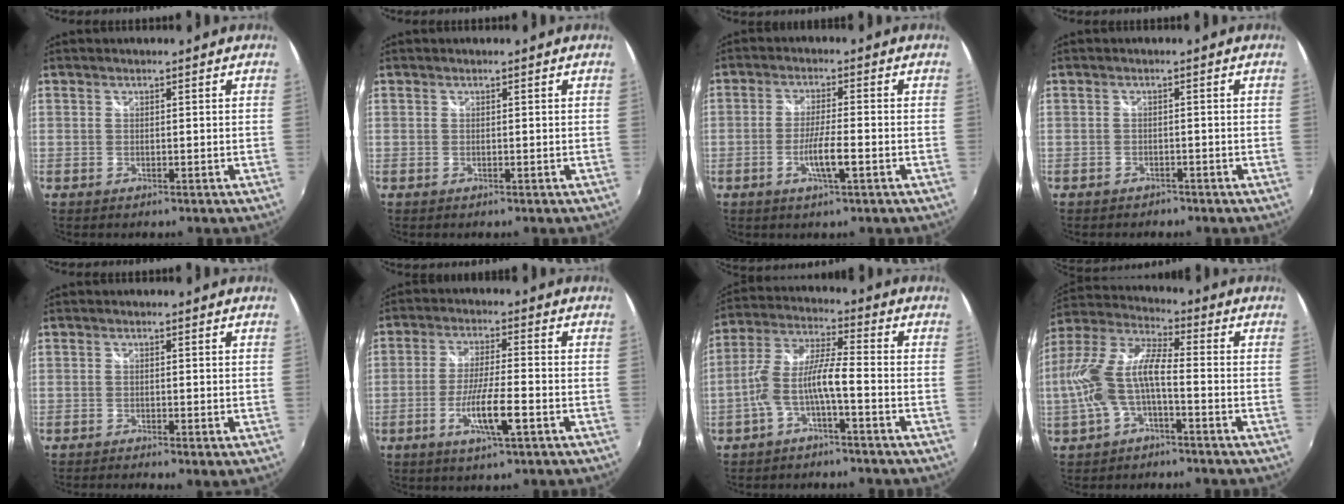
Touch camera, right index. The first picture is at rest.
{"total": 0.0}
{"total": 5.5, "force": [-2.1, 0.3, 5.1], "torque": [-0.096, -0.007, -0.038]}
{"total": 2.2, "force": [-1.7, 1.3, 0.4], "torque": [-0.014, -0.003, -0.024]}
{"total": 2.1, "force": [-1.2, 0.2, 1.6], "torque": [-0.032, -0.008, -0.021]}
{"total": 8.3, "force": [-3.4, 0.7, 7.5], "torque": [-0.144, -0.010, -0.062]}
{"total": 7.9, "force": [-3.3, 1.1, 7.1], "torque": [-0.163, 0.014, -0.061]}
{"total": 12.3, "force": [-2.8, 4.2, 11.2], "torque": [-0.236, 0.008, -0.051]}